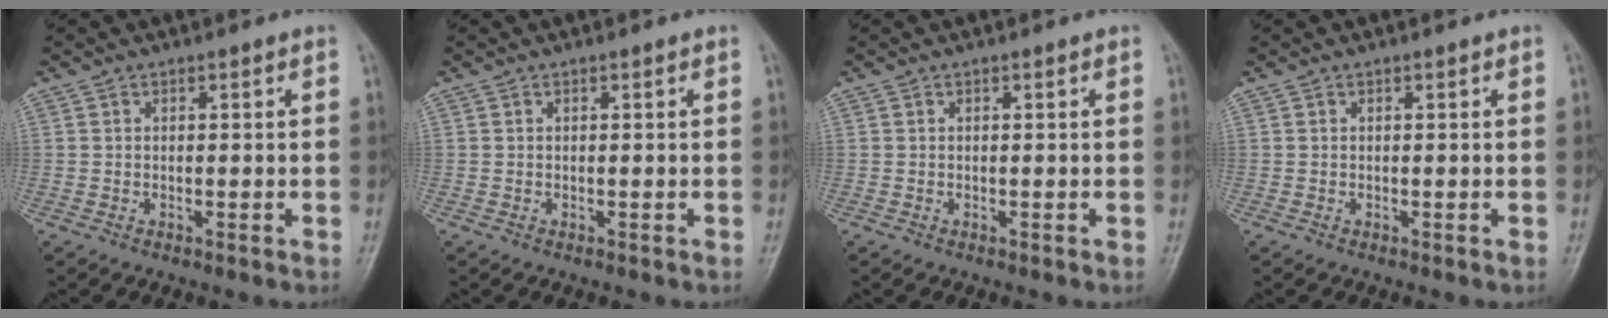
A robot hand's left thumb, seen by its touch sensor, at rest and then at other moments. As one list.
[{"total": 0.0}, {"total": 0.0}, {"total": 0.0}]